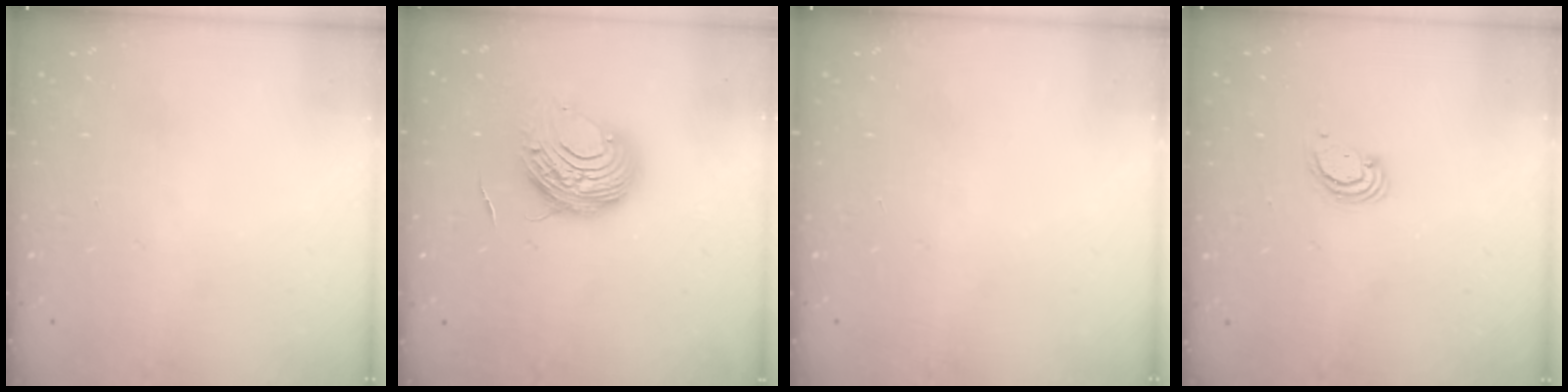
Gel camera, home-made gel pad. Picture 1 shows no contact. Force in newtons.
{"total": 9.5, "press": 9.5, "slide": 0.7}
{"total": 0.0}
{"total": 3.1, "press": 3.1, "slide": 0.2}